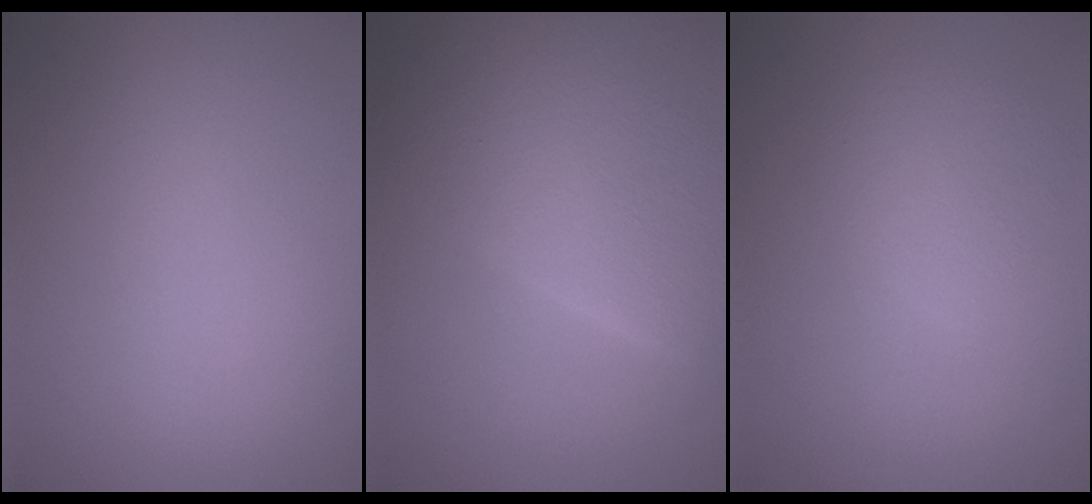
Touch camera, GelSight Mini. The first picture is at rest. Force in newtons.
{"total": 9.0, "press": 9.0, "slide": 0.4}
{"total": 2.3, "press": 2.3, "slide": 0.1}